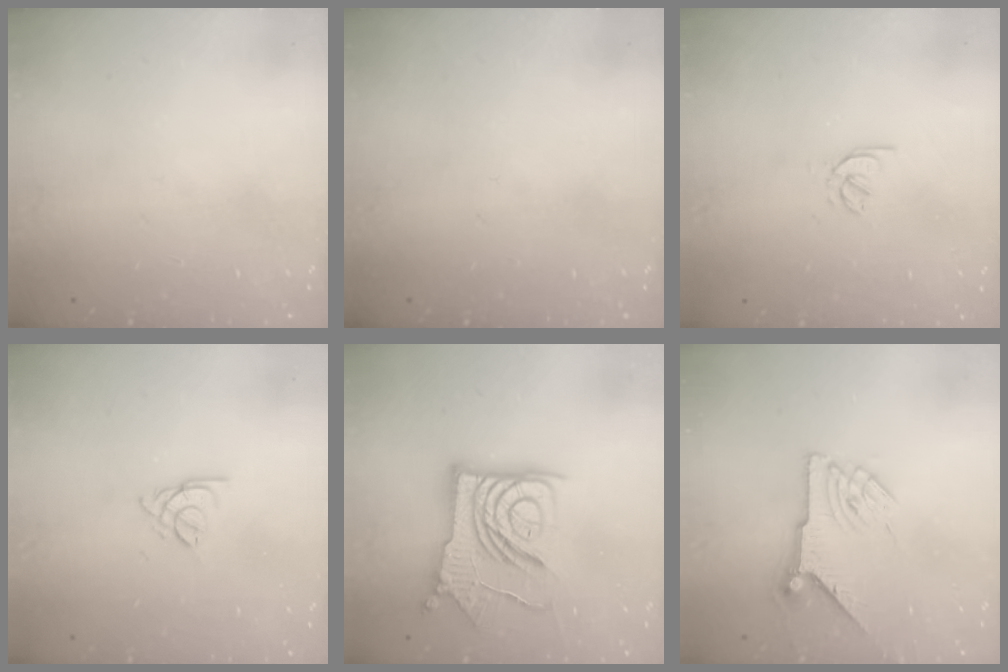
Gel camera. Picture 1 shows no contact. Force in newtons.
{"total": 0.0}
{"total": 2.4, "press": 2.4, "slide": 0.5}
{"total": 2.5, "press": 2.5, "slide": 0.7}
{"total": 15.6, "press": 15.5, "slide": 1.5}
{"total": 7.7, "press": 7.7, "slide": 0.2}